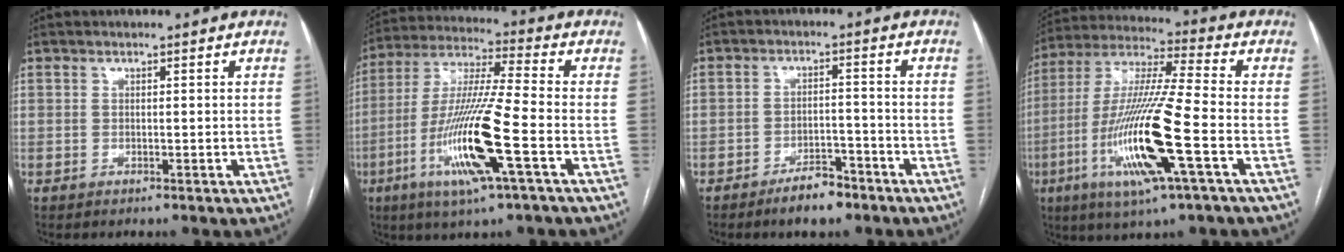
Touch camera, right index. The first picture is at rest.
{"total": 16.1, "force": [-5.7, 0.2, 15.1], "torque": [-0.309, -0.017, -0.109]}
{"total": 5.2, "force": [-3.9, 2.0, 2.7], "torque": [-0.043, 0.005, -0.062]}
{"total": 18.2, "force": [-5.9, 0.7, 17.2], "torque": [-0.355, -0.019, -0.111]}